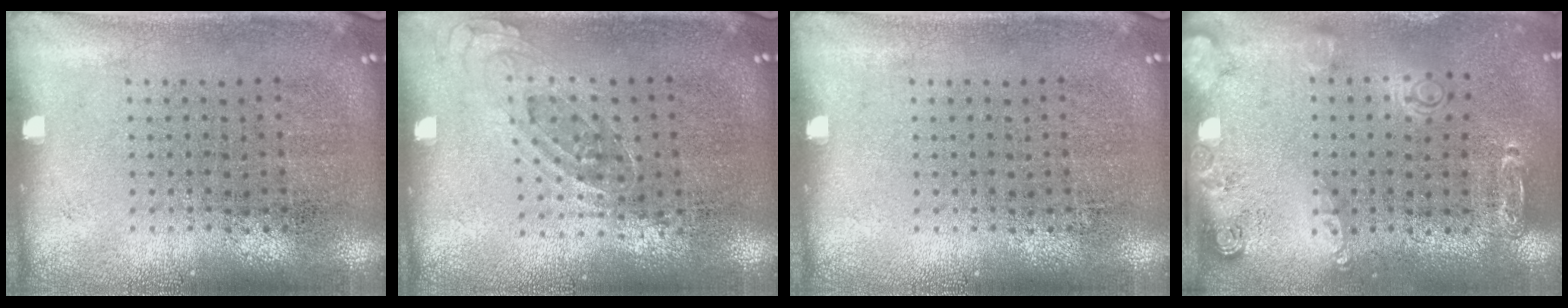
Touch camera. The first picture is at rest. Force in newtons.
{"total": 0.8, "press": 0.7, "slide": 0.5}
{"total": 0.0}
{"total": 1.5, "press": 1.5, "slide": 0.3}